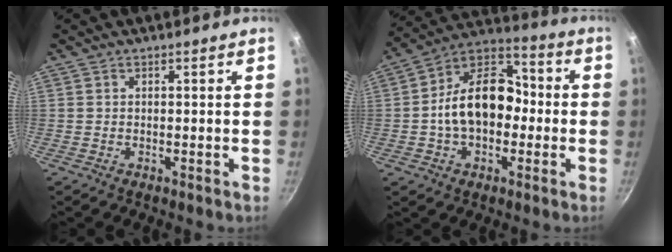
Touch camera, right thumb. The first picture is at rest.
{"total": 16.7, "force": [-1.3, 11.5, 12.0], "torque": [-0.158, 0.050, -0.040]}